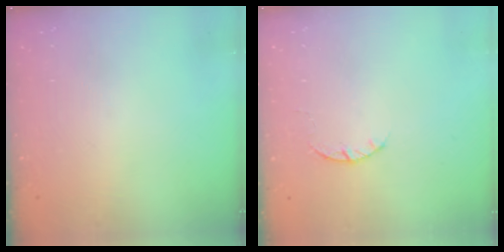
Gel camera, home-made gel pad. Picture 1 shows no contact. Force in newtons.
{"total": 2.3, "press": 2.3, "slide": 0.4}